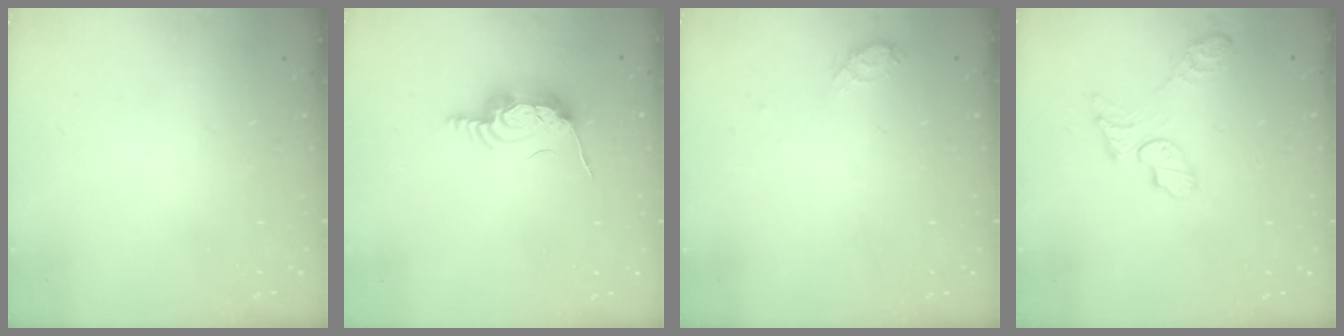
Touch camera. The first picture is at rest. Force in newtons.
{"total": 10.0, "press": 10.0, "slide": 1.0}
{"total": 5.2, "press": 4.8, "slide": 1.9}
{"total": 7.5, "press": 7.5, "slide": 0.3}